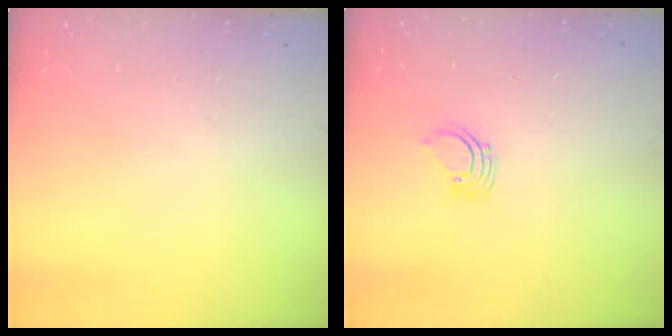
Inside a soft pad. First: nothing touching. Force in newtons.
{"total": 2.2, "press": 2.2, "slide": 0.2}